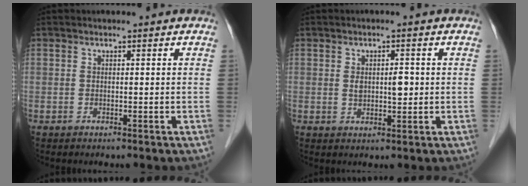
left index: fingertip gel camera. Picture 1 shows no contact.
{"total": 3.0, "force": [0.3, 1.3, 2.7], "torque": [-0.046, 0.002, 0.007]}